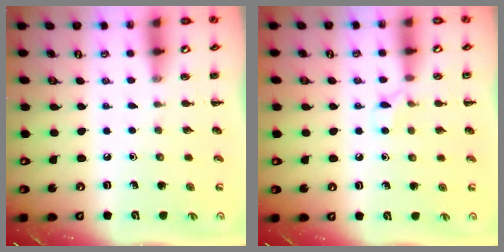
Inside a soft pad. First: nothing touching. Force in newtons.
{"total": 5.0, "press": 4.7, "slide": 1.4}